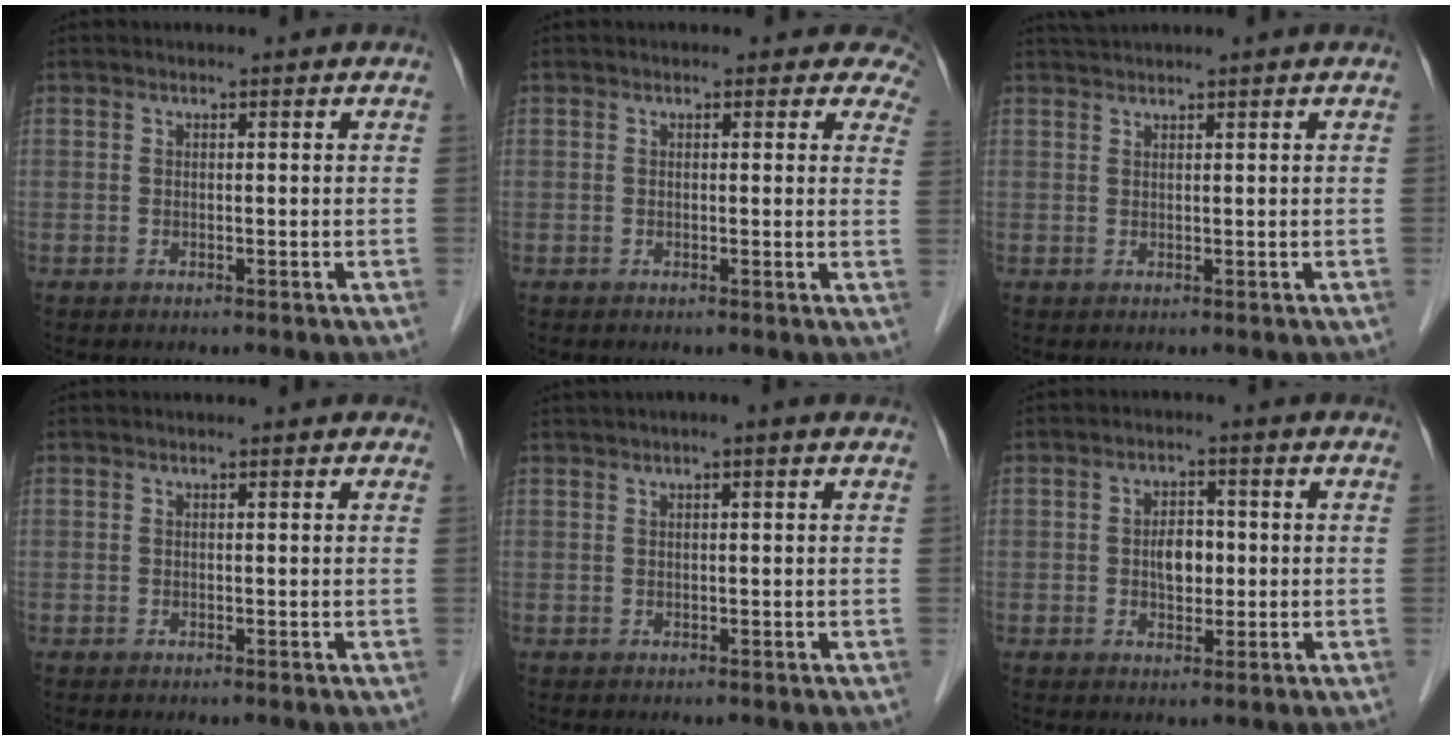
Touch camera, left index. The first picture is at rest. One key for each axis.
{"total": 4.3, "fx": 3.6, "fy": 2.0, "fz": 1.1, "tx": 0.019, "ty": -0.009, "tz": 0.011}
{"total": 1.5, "fx": 1.3, "fy": -0.5, "fz": 0.4, "tx": -0.010, "ty": 0.010, "tz": 0.032}
{"total": 0.7, "fx": 0.5, "fy": 0.3, "fz": 0.4, "tx": -0.008, "ty": 0.008, "tz": 0.001}
{"total": 2.7, "fx": 1.6, "fy": 0.2, "fz": 2.2, "tx": -0.041, "ty": 0.017, "tz": 0.022}
{"total": 3.9, "fx": -0.2, "fy": 2.4, "fz": 3.1, "tx": -0.053, "ty": 0.008, "tz": -0.001}